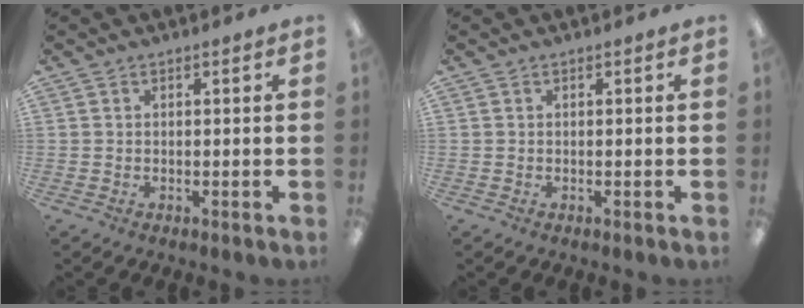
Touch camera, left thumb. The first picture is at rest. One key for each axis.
{"total": 0.0}